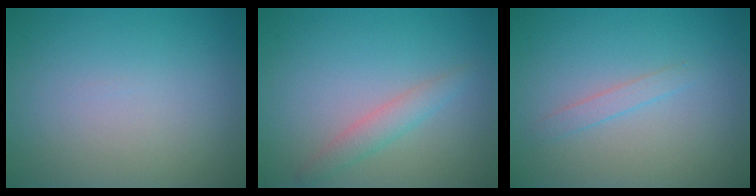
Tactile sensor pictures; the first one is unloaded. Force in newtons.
{"total": 2.7, "press": 2.7, "slide": 0.2}
{"total": 1.1, "press": 1.1, "slide": 0.1}